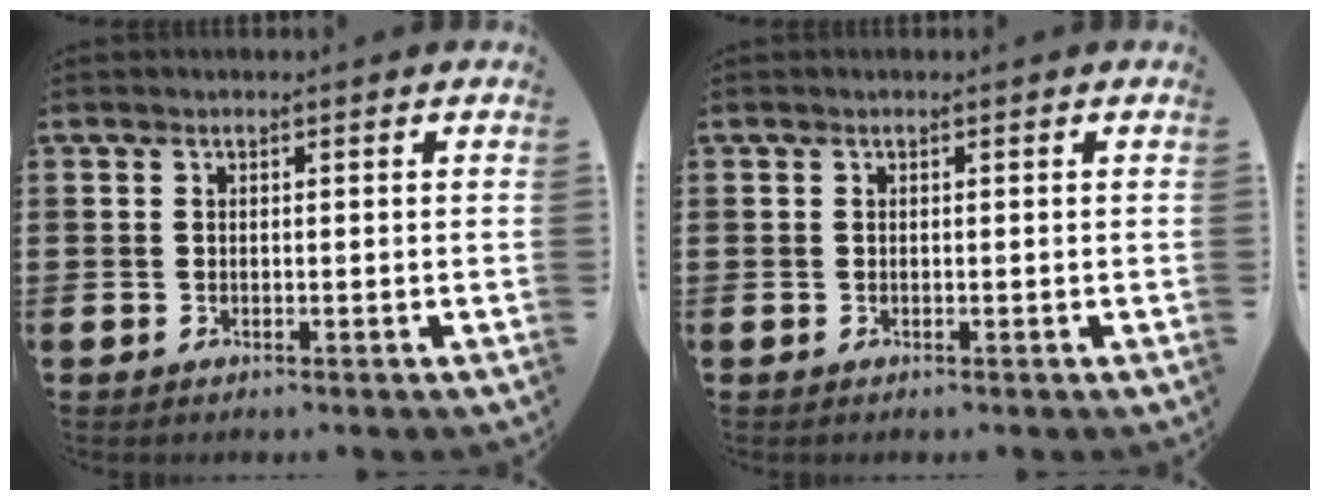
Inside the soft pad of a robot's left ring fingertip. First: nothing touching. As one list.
[{"total": 0.0}]